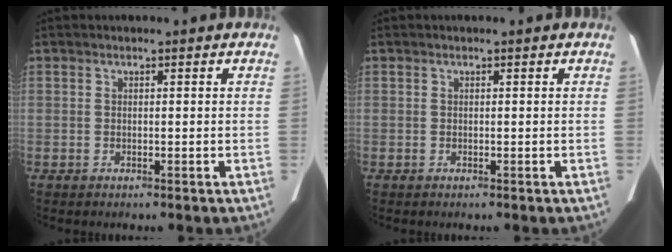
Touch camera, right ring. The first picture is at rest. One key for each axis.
{"total": 0.0}